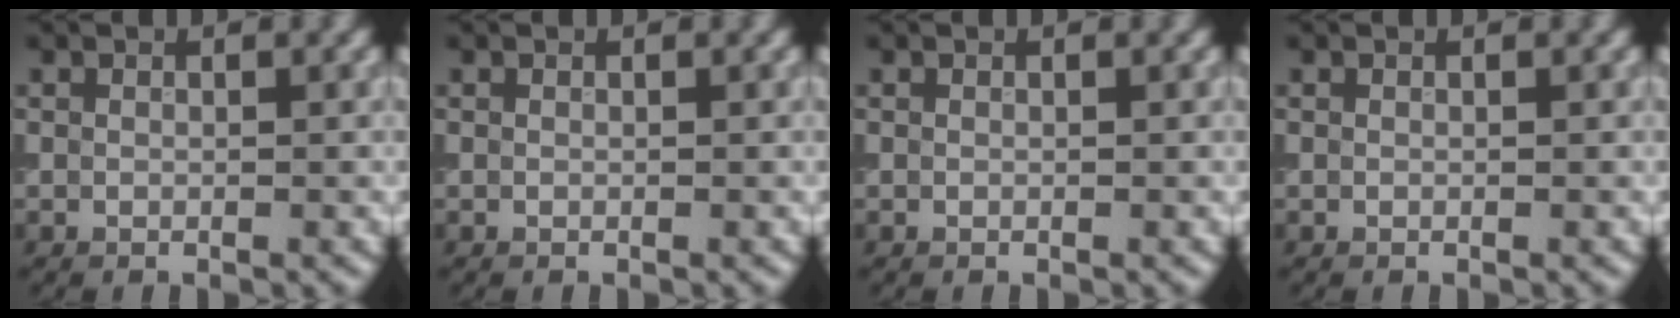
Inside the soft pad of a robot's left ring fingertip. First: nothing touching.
{"total": 0.0}
{"total": 0.0}
{"total": 0.0}